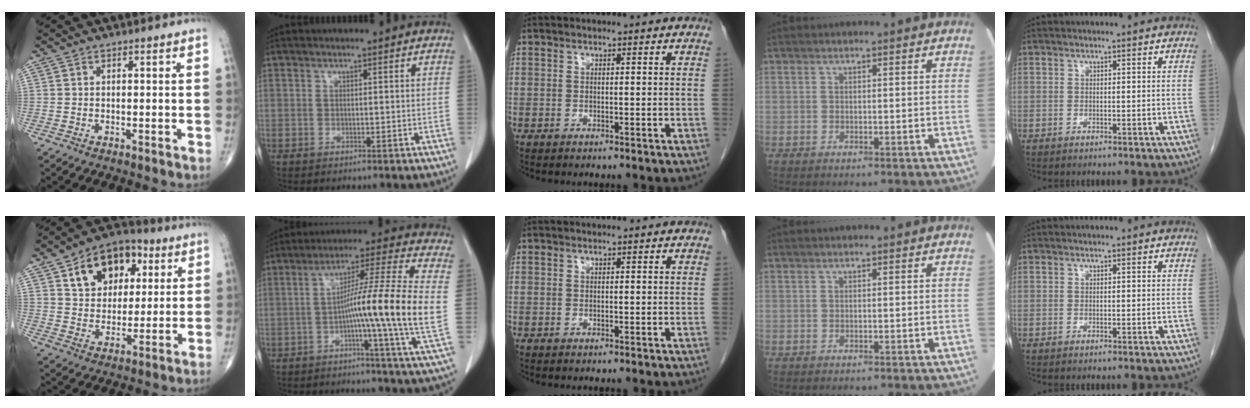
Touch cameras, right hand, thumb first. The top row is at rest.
{"thumb": {"total": 14.7, "force": [5.8, 10.3, 8.7], "torque": [-0.093, -0.004, 0.093]}, "index": {"total": 14.9, "force": [-2.0, -2.1, 14.6], "torque": [-0.236, 0.000, -0.045]}}